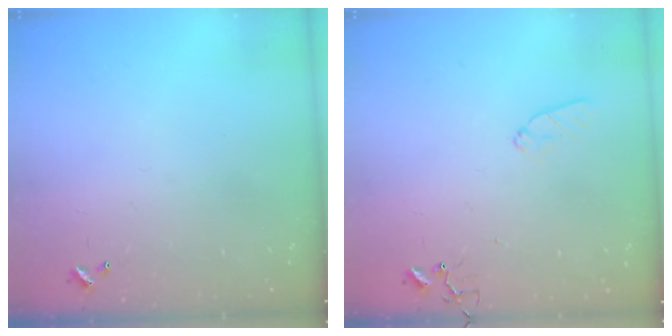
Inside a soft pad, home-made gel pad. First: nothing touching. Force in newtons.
{"total": 7.6, "press": 7.6, "slide": 0.6}